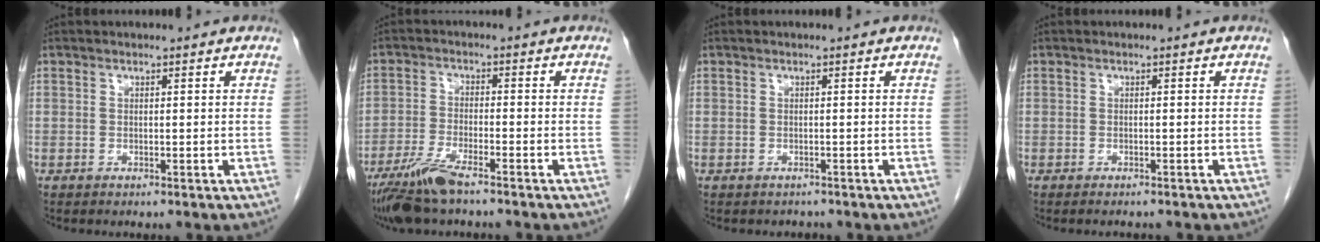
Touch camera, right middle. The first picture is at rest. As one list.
[{"total": 7.5, "force": [-5.6, 1.0, 4.9], "torque": [-0.104, -0.020, -0.108]}, {"total": 1.1, "force": [-1.0, 0.6, -0.1], "torque": [-0.007, 0.000, -0.016]}, {"total": 2.8, "force": [-2.5, 0.9, 1.1], "torque": [-0.021, -0.006, -0.024]}]